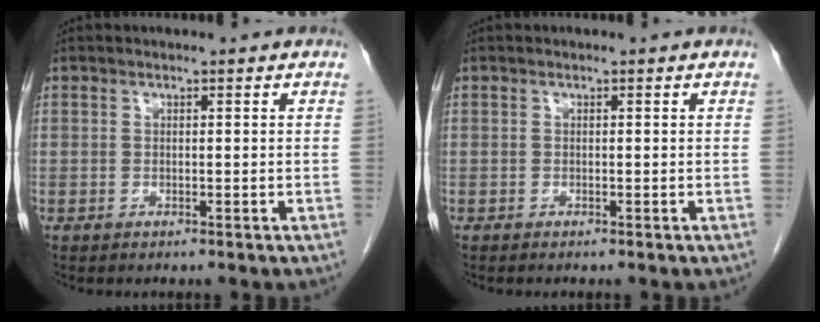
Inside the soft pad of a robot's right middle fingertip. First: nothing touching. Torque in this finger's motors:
{"motor_torque": [0.19, -0.12, 0.04, 0.01]}